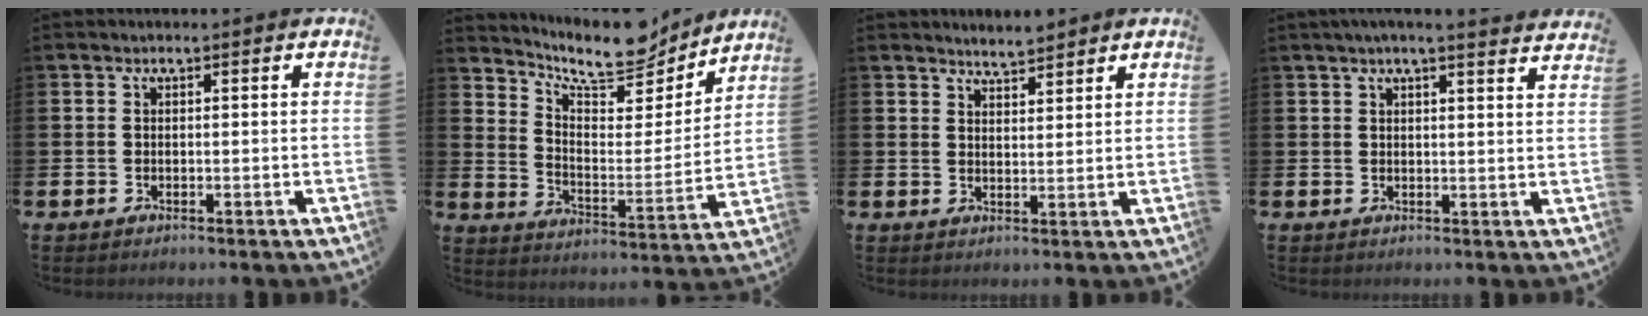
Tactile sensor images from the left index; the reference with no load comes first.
{"total": 10.0, "force": [9.1, 2.7, 2.9], "torque": [-0.076, -0.063, 0.161]}
{"total": 3.7, "force": [3.7, 0.3, -0.1], "torque": [-0.004, -0.018, 0.068]}
{"total": 3.5, "force": [3.3, -0.4, 1.0], "torque": [-0.024, -0.014, 0.058]}